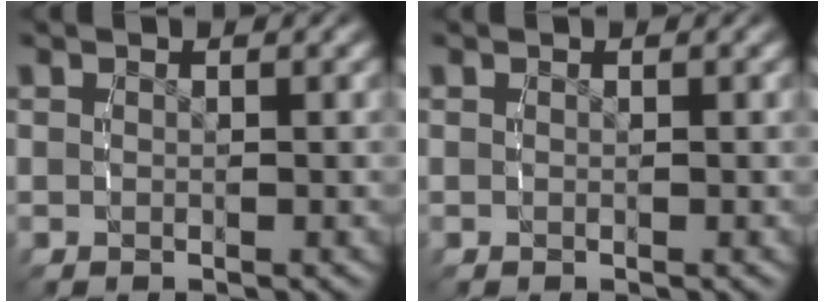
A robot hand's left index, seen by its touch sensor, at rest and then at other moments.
{"total": 0.0}